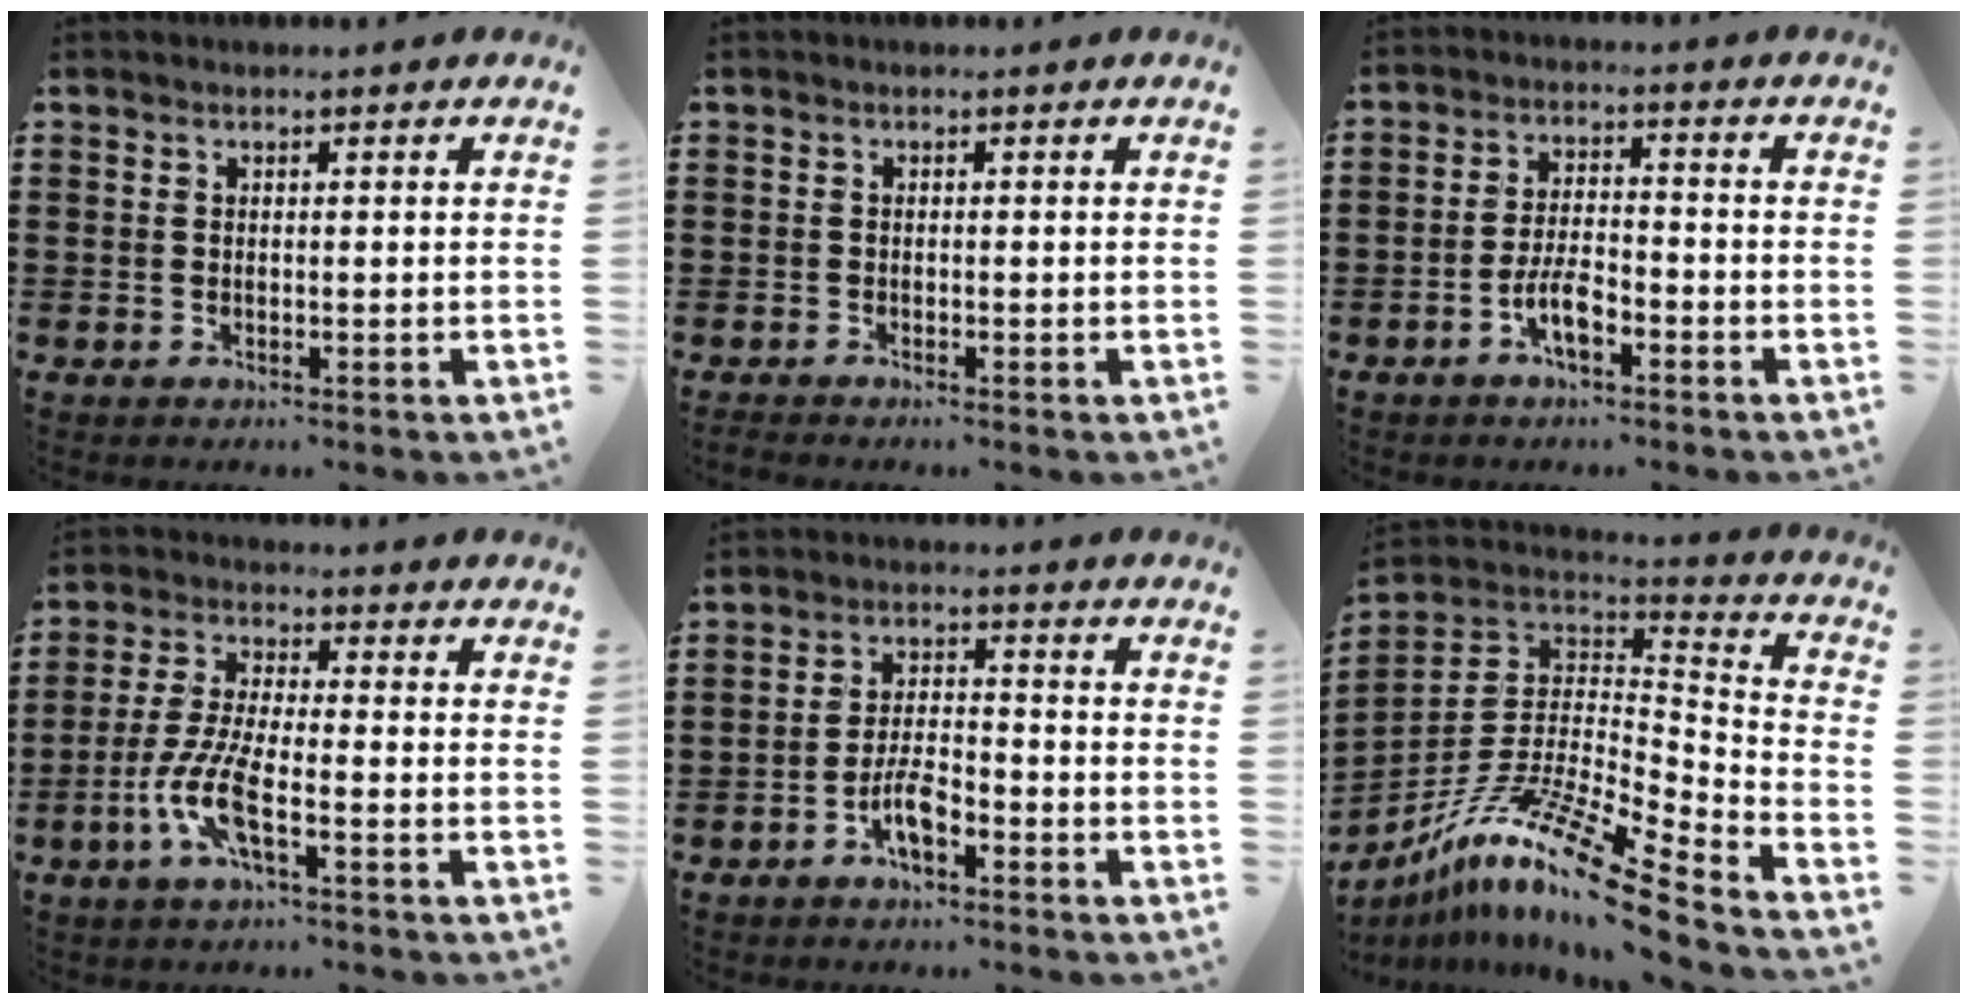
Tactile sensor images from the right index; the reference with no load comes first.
{"total": 0.6, "force": [-0.6, 0.0, 0.1], "torque": [-0.003, -0.002, -0.013]}
{"total": 5.0, "force": [-2.7, 1.9, 3.8], "torque": [-0.092, 0.002, -0.057]}
{"total": 7.5, "force": [-3.4, 1.7, 6.4], "torque": [-0.152, -0.013, -0.071]}
{"total": 5.0, "force": [-2.9, 1.8, 3.7], "torque": [-0.089, 0.003, -0.061]}
{"total": 15.0, "force": [-10.5, 2.2, 10.4], "torque": [-0.199, 0.019, -0.200]}